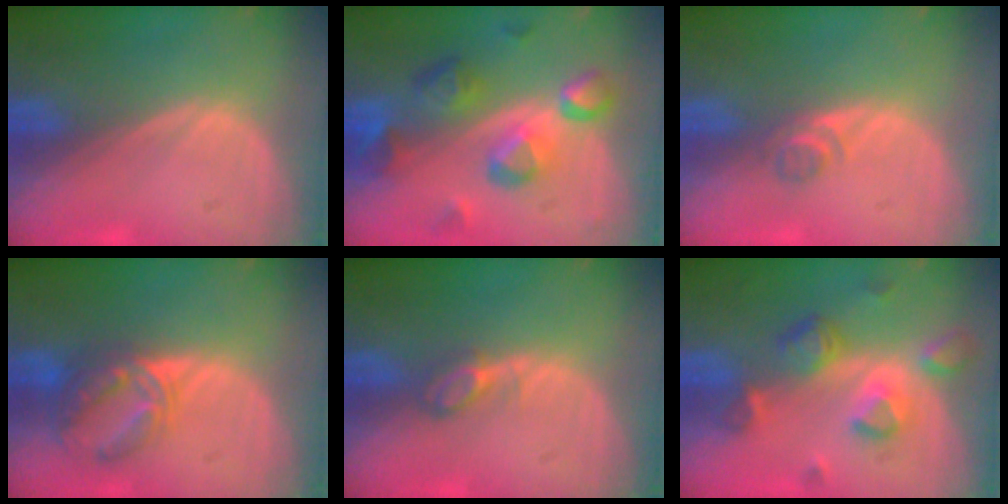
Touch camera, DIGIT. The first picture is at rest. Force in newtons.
{"total": 9.5, "press": 8.4, "slide": 4.5}
{"total": 1.9, "press": 1.7, "slide": 0.8}
{"total": 6.6, "press": 6.2, "slide": 2.2}
{"total": 2.2, "press": 2.2, "slide": 0.3}
{"total": 7.8, "press": 7.0, "slide": 3.6}